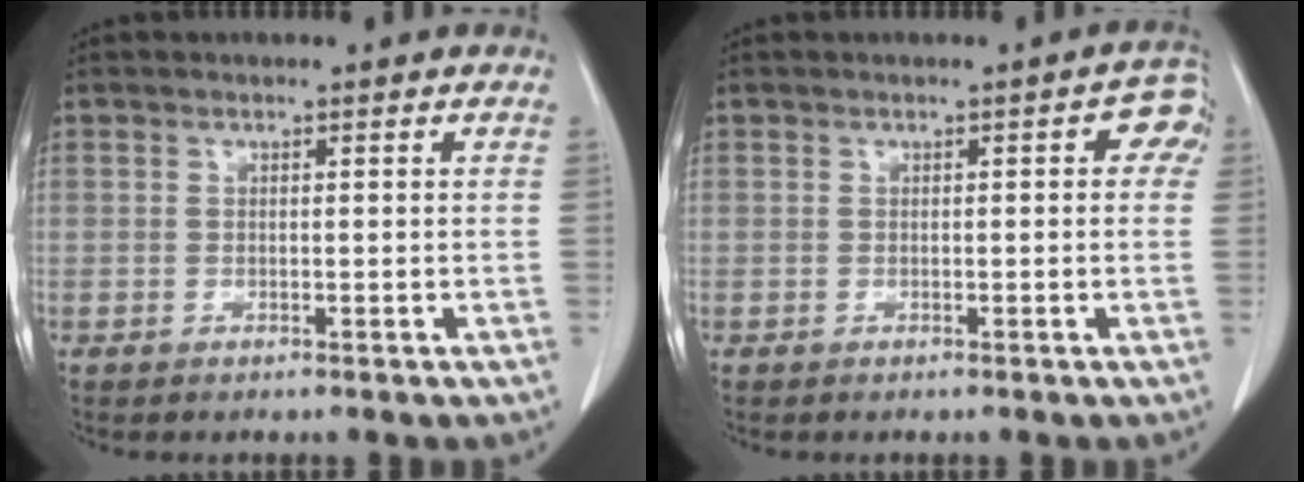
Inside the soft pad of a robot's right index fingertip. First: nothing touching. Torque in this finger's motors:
{"motor_torque": [0.24, 0.16, 0.04, 0.01]}